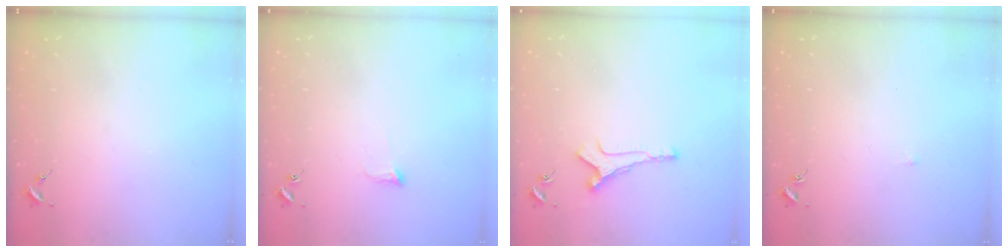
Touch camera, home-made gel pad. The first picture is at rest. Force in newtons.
{"total": 4.1, "press": 4.0, "slide": 0.7}
{"total": 5.9, "press": 5.8, "slide": 0.7}
{"total": 2.6, "press": 2.6, "slide": 0.3}